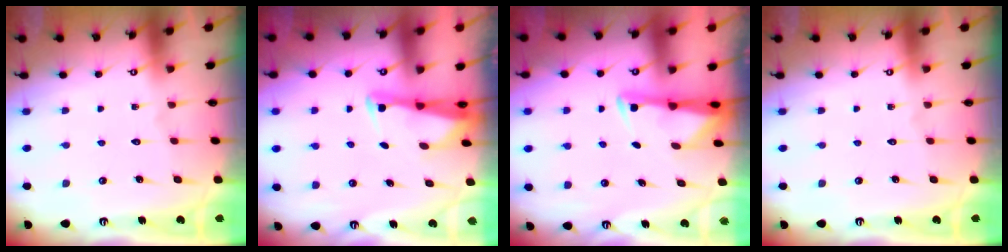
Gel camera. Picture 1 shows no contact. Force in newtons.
{"total": 2.8, "press": 2.7, "slide": 0.6}
{"total": 3.1, "press": 3.0, "slide": 0.5}
{"total": 0.0}